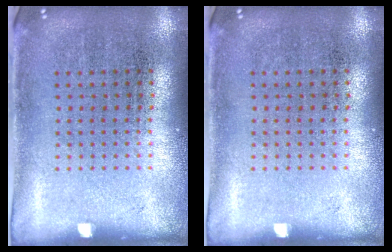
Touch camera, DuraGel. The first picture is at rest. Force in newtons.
{"total": 0.0}